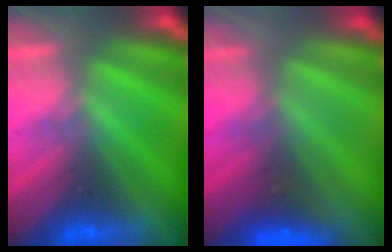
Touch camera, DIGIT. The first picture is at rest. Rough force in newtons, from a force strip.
{"total": 2.9}